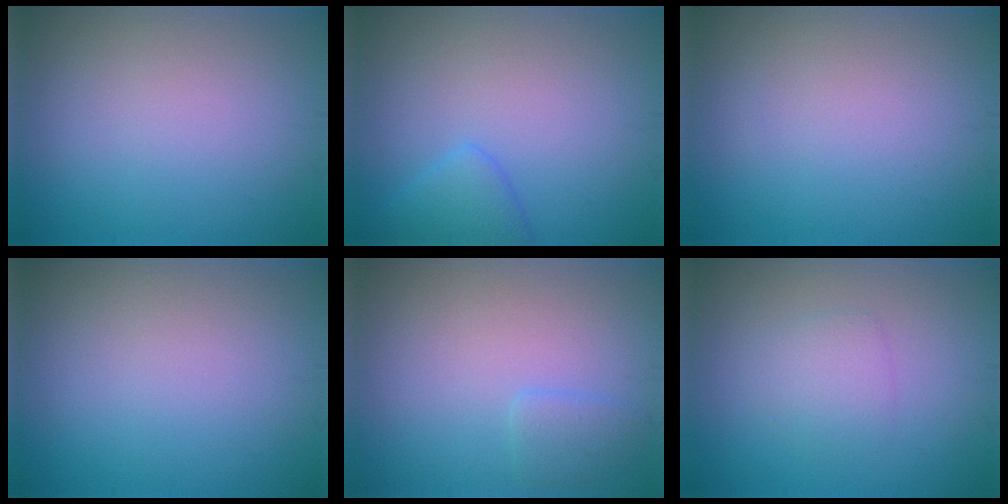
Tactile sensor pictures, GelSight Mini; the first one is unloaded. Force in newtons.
{"total": 2.0, "press": 2.0, "slide": 0.1}
{"total": 0.0}
{"total": 0.0}
{"total": 1.4, "press": 1.4, "slide": 0.1}
{"total": 1.8, "press": 1.8, "slide": 0.2}